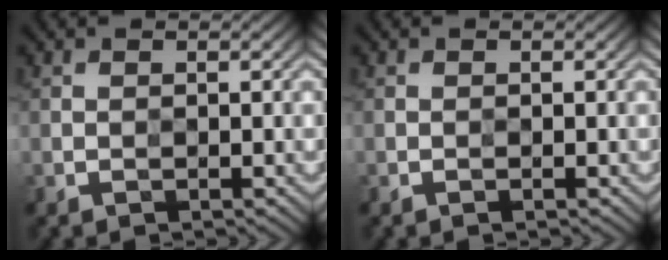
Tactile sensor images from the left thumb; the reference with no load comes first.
{"total": 0.0}